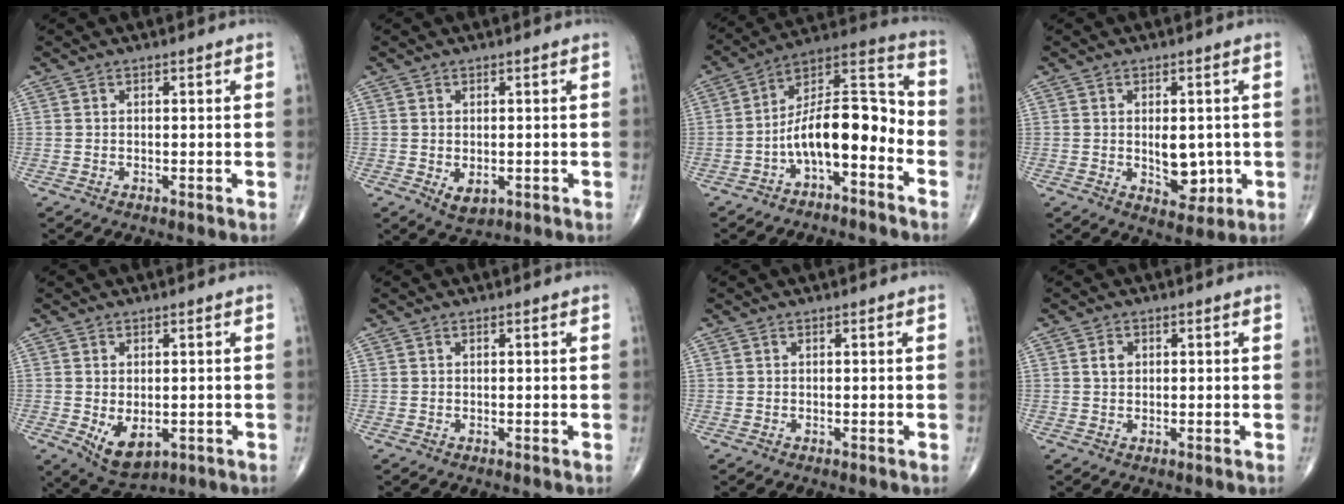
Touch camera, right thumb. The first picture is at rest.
{"total": 3.5, "force": [-0.7, 2.2, 2.6], "torque": [-0.034, -0.007, -0.002]}
{"total": 14.0, "force": [-4.9, 5.9, 11.8], "torque": [-0.178, 0.089, -0.087]}
{"total": 6.8, "force": [-0.5, 4.1, 5.4], "torque": [-0.049, -0.009, 0.004]}
{"total": 6.8, "force": [-1.4, 4.1, 5.3], "torque": [-0.074, -0.012, -0.007]}
{"total": 0.0}
{"total": 0.0}
{"total": 2.0, "force": [0.6, 1.5, 1.2], "torque": [-0.016, 0.001, 0.009]}